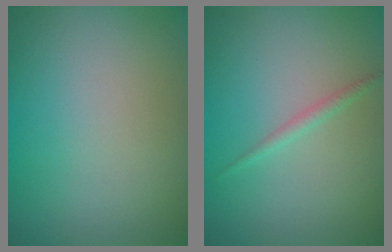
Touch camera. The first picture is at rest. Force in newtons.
{"total": 0.9, "press": 0.9, "slide": 0.0}